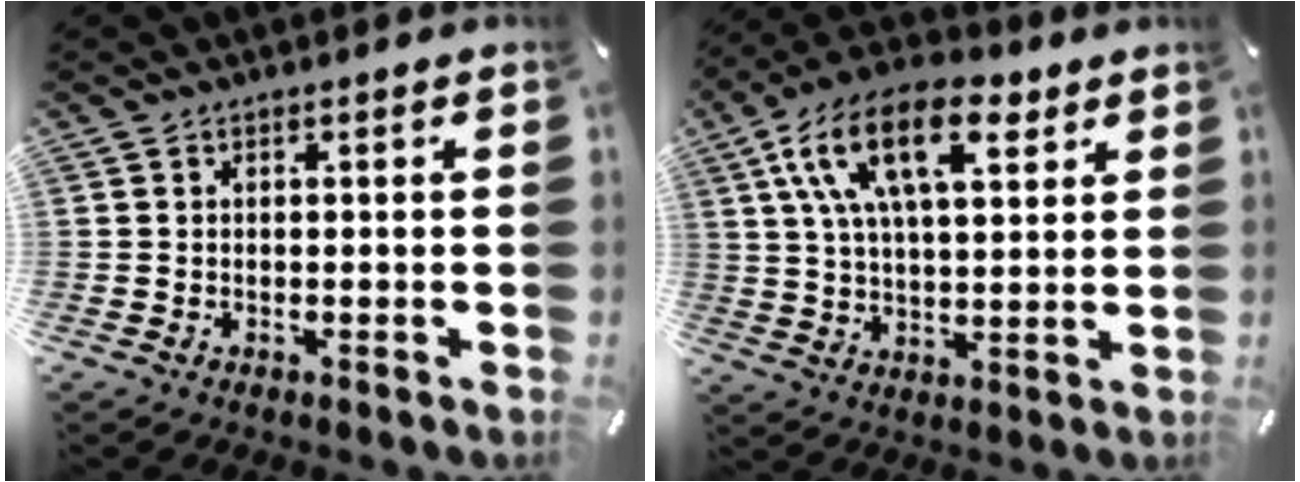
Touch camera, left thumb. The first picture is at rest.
{"total": 18.2, "force": [8.3, 9.1, 13.4], "torque": [-0.256, -0.012, 0.138]}